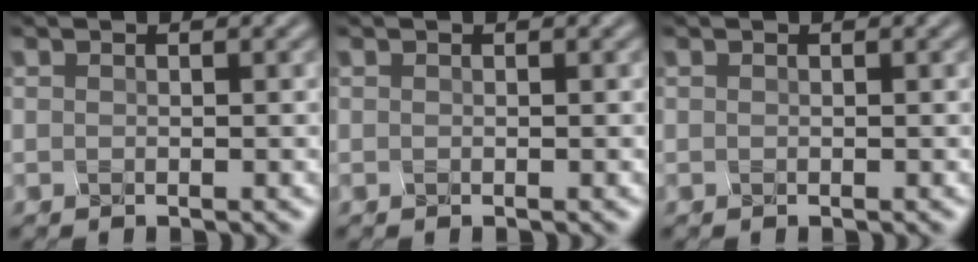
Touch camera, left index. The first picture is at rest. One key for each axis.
{"total": 0.0}
{"total": 0.0}